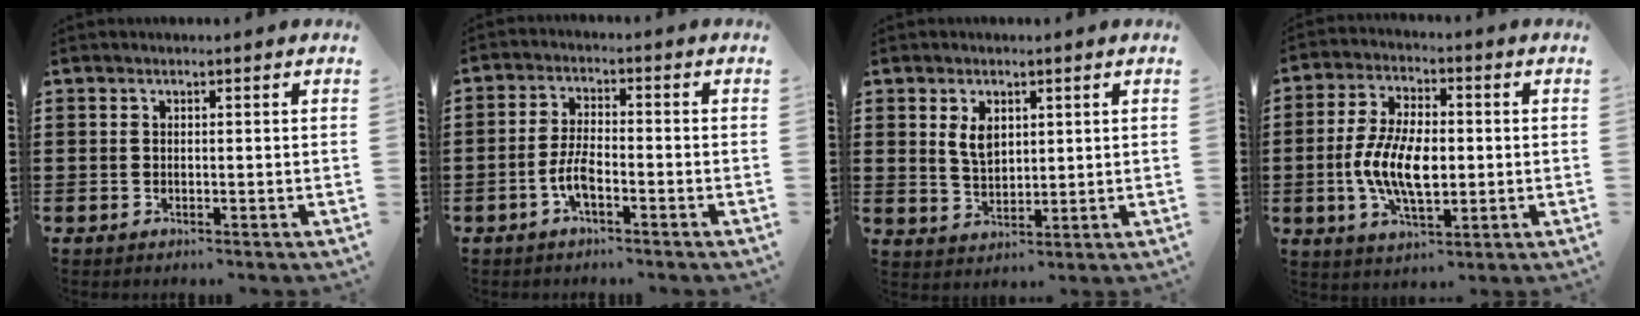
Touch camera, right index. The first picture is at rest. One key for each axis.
{"total": 4.3, "fx": -2.1, "fy": 1.5, "fz": 3.5, "tx": -0.087, "ty": -0.002, "tz": -0.047}
{"total": 4.1, "fx": 1.7, "fy": 2.5, "fz": 2.8, "tx": -0.063, "ty": 0.008, "tz": 0.031}
{"total": 9.5, "fx": -1.2, "fy": 4.7, "fz": 8.2, "tx": -0.185, "ty": -0.002, "tz": -0.027}